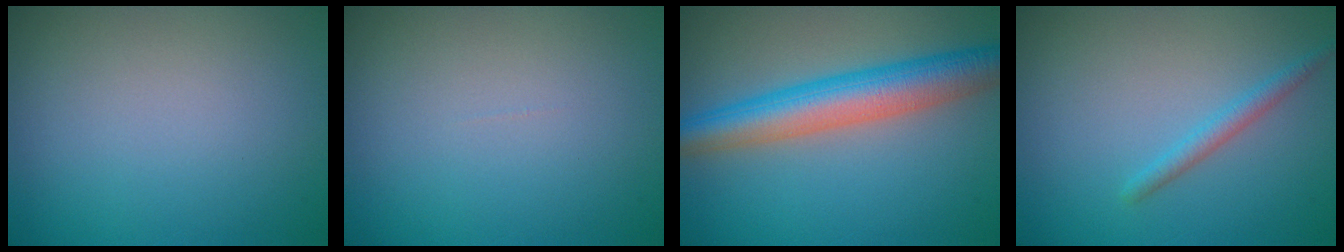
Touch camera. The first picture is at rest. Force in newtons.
{"total": 0.0}
{"total": 6.3, "press": 6.3, "slide": 0.1}
{"total": 1.5, "press": 1.5, "slide": 0.1}